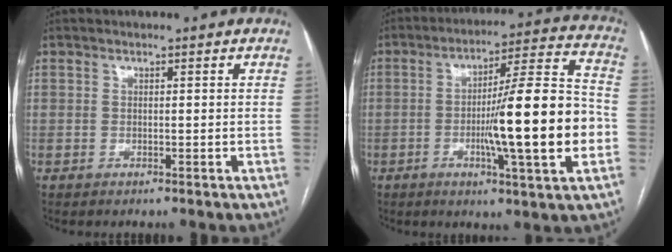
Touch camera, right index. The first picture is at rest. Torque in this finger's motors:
{"motor_torque": [2.14, 0.00, 1.05, 0.21]}